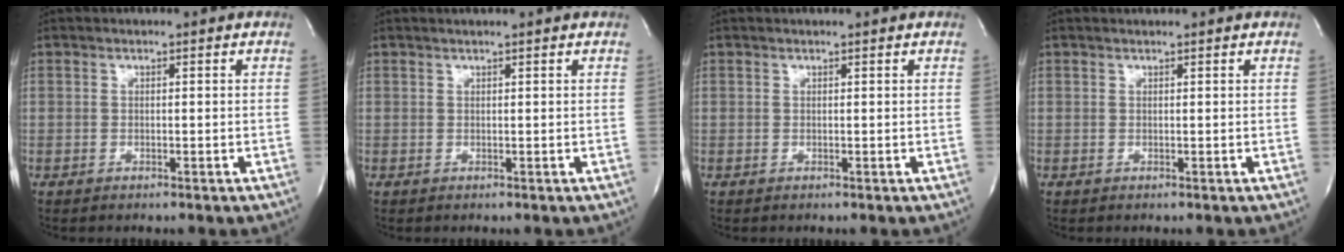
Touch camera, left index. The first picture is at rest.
{"total": 2.3, "force": [2.1, -0.3, 1.1], "torque": [-0.015, 0.014, 0.031]}
{"total": 1.2, "force": [1.1, -0.2, 0.4], "torque": [-0.008, 0.003, 0.016]}
{"total": 0.9, "force": [0.9, -0.1, 0.2], "torque": [-0.007, 0.008, 0.018]}